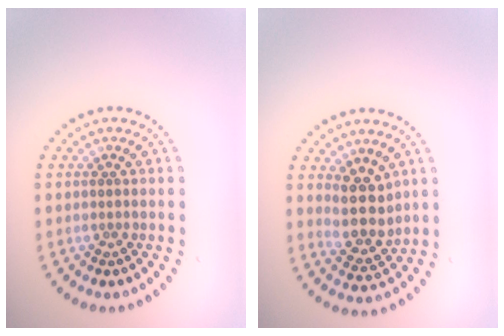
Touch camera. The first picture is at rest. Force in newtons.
{"total": 3.7, "press": 3.3, "slide": 1.7}